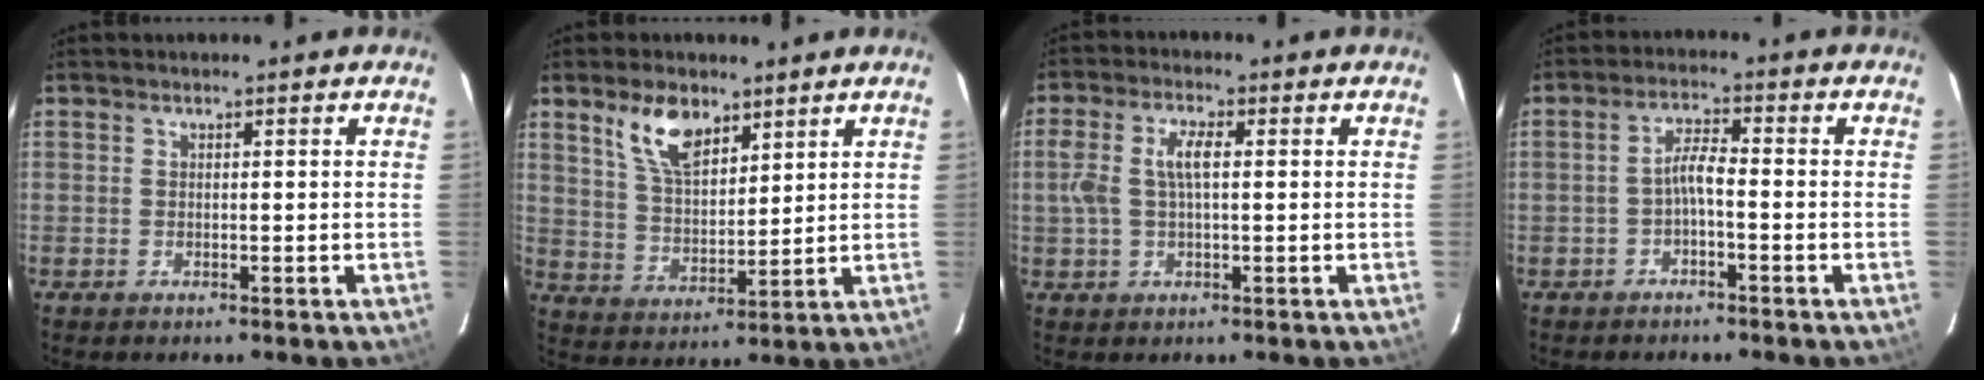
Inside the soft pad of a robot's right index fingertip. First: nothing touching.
{"total": 9.5, "force": [5.9, 4.6, 5.9], "torque": [-0.107, 0.010, 0.119]}
{"total": 6.0, "force": [0.6, 2.4, 5.5], "torque": [-0.113, 0.010, 0.013]}
{"total": 3.2, "force": [-1.5, 0.5, 2.7], "torque": [-0.058, 0.010, -0.029]}